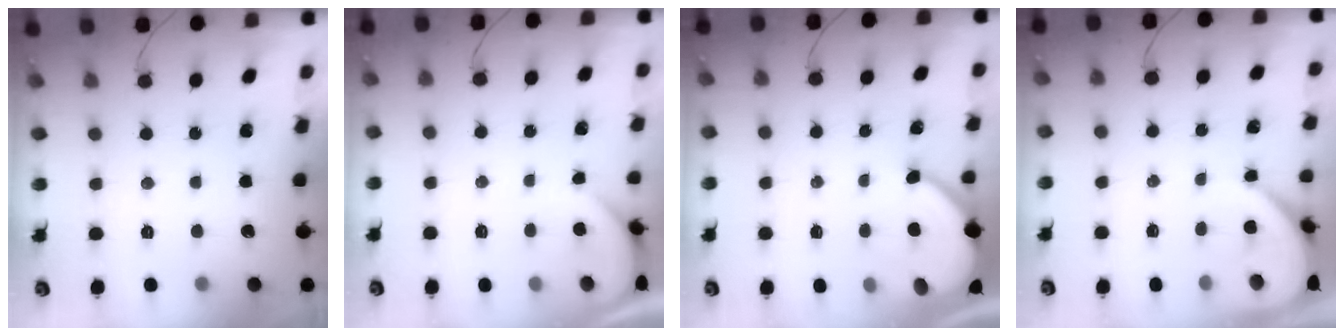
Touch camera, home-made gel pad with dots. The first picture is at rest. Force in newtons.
{"total": 1.6, "press": 1.6, "slide": 0.2}
{"total": 6.8, "press": 6.8, "slide": 0.9}
{"total": 4.7, "press": 4.7, "slide": 0.4}